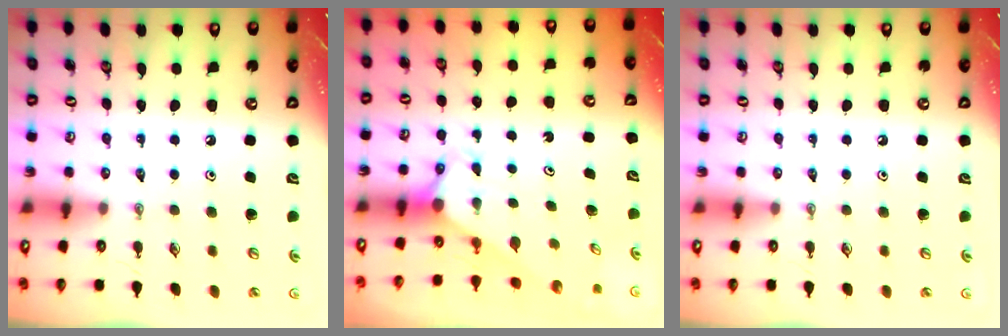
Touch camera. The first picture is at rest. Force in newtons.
{"total": 2.7, "press": 2.7, "slide": 0.0}
{"total": 0.0}